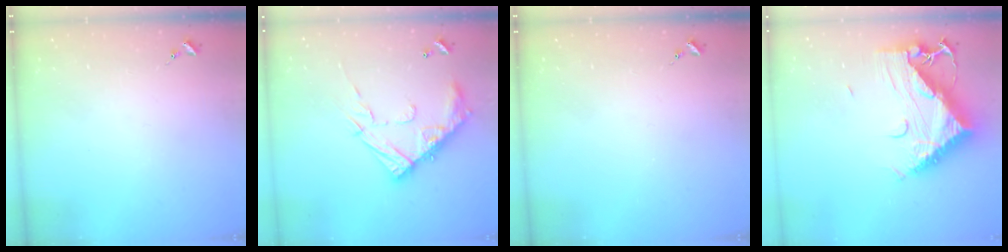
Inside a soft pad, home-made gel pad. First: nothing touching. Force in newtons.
{"total": 17.4, "press": 17.3, "slide": 1.3}
{"total": 0.0}
{"total": 15.7, "press": 15.6, "slide": 1.5}